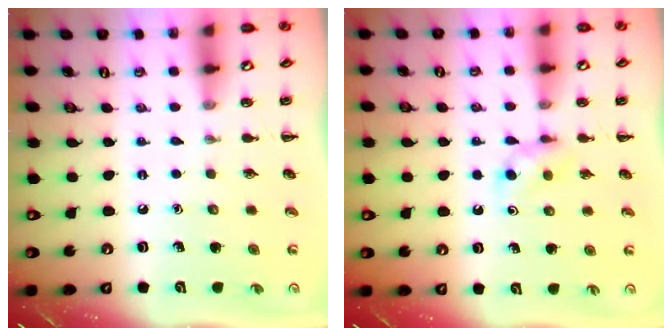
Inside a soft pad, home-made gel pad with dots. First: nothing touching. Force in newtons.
{"total": 3.3, "press": 3.1, "slide": 1.1}